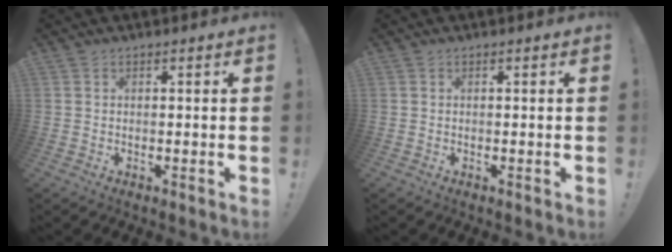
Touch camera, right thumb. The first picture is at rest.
{"total": 0.0}